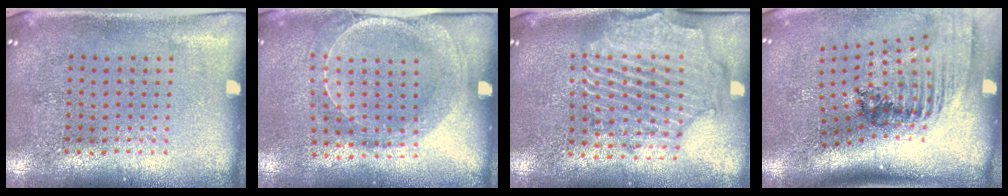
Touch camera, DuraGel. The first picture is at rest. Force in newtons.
{"total": 1.6, "press": 1.5, "slide": 0.4}
{"total": 2.3, "press": 2.2, "slide": 0.8}
{"total": 2.2, "press": 1.6, "slide": 1.6}